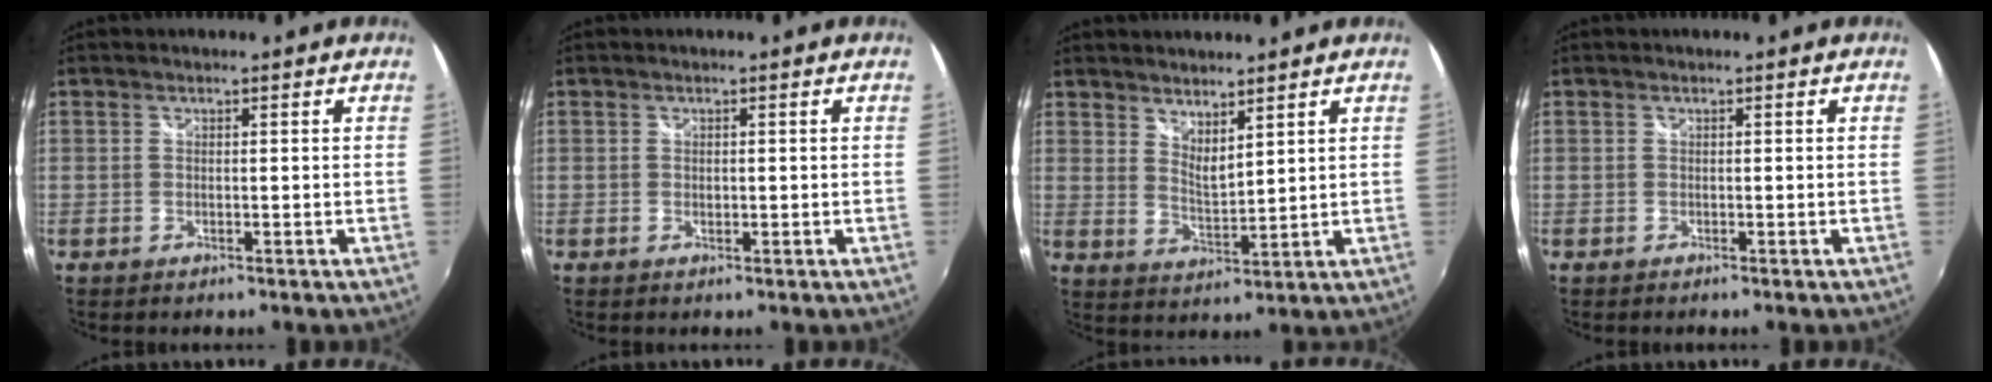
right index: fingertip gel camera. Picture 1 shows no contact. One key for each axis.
{"total": 0.6, "fx": 0.1, "fy": 0.4, "fz": 0.5, "tx": -0.008, "ty": -0.001, "tz": 0.002}
{"total": 5.0, "fx": 4.3, "fy": 1.1, "fz": 2.5, "tx": -0.038, "ty": -0.008, "tz": 0.074}
{"total": 0.0}